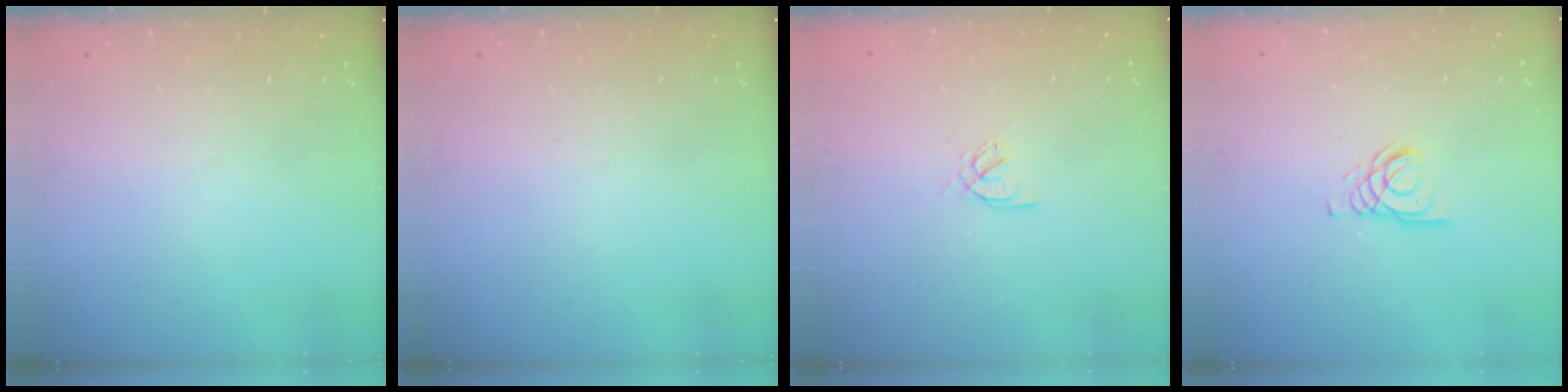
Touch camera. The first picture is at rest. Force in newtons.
{"total": 0.0}
{"total": 2.6, "press": 2.6, "slide": 0.4}
{"total": 3.7, "press": 3.7, "slide": 0.4}